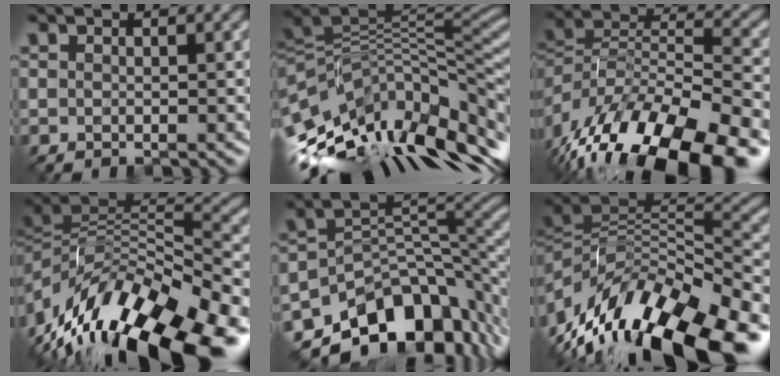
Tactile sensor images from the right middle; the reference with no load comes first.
{"total": 14.1, "force": [-5.0, 6.1, 11.7], "torque": [-0.224, 0.002, -0.072]}
{"total": 15.0, "force": [-9.2, 5.9, 10.3], "torque": [-0.186, 0.004, -0.149]}
{"total": 14.1, "force": [-7.1, 6.2, 10.5], "torque": [-0.198, 0.006, -0.112]}
{"total": 11.3, "force": [-7.6, 6.1, 5.7], "torque": [-0.077, 0.002, -0.140]}
{"total": 14.5, "force": [-7.0, 6.8, 10.7], "torque": [-0.199, -0.003, -0.105]}